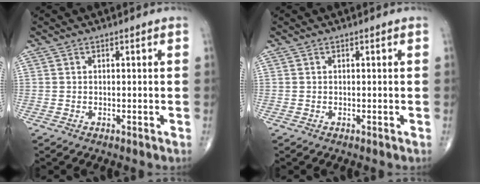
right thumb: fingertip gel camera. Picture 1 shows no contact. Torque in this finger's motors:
{"motor_torque": [0.00, 0.00, 0.00, 0.00, 0.02]}